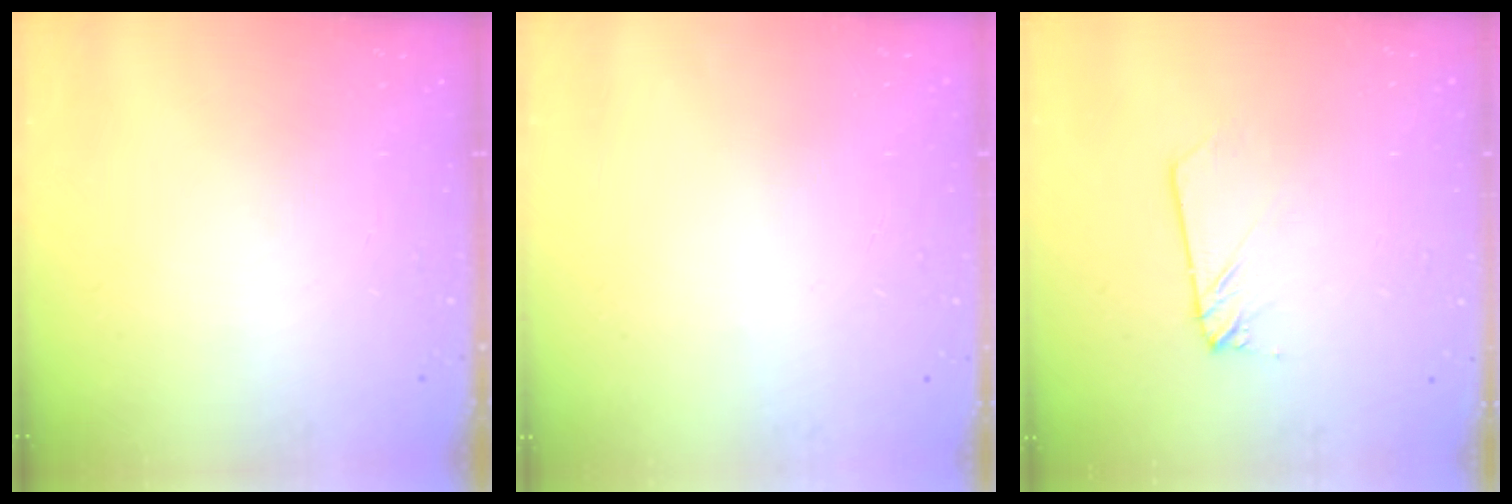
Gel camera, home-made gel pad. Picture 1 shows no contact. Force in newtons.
{"total": 0.0}
{"total": 2.3, "press": 2.3, "slide": 0.1}